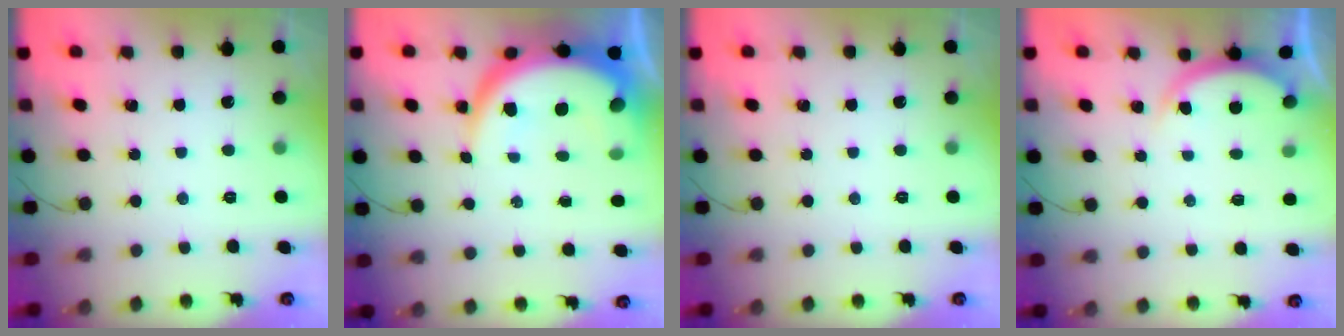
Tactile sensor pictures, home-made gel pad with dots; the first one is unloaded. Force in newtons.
{"total": 10.7, "press": 10.7, "slide": 0.6}
{"total": 0.0}
{"total": 4.6, "press": 4.6, "slide": 0.6}